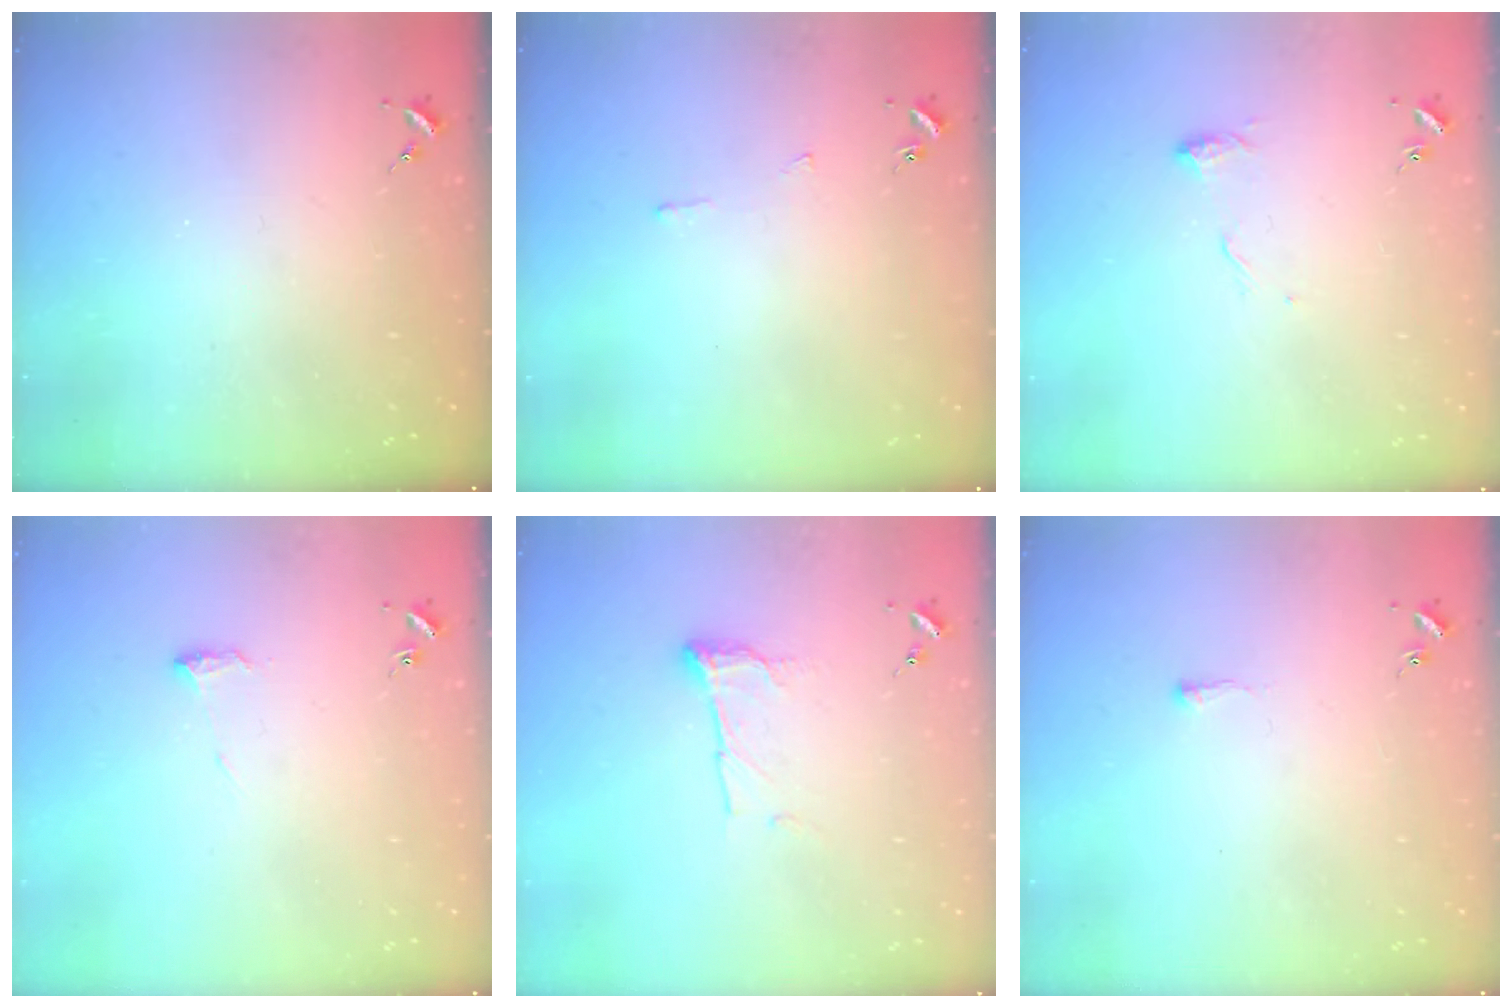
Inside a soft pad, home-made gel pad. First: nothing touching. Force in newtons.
{"total": 2.5, "press": 2.5, "slide": 0.3}
{"total": 6.7, "press": 6.7, "slide": 0.4}
{"total": 5.8, "press": 5.7, "slide": 0.8}
{"total": 8.9, "press": 8.9, "slide": 0.3}
{"total": 1.9, "press": 1.8, "slide": 0.3}